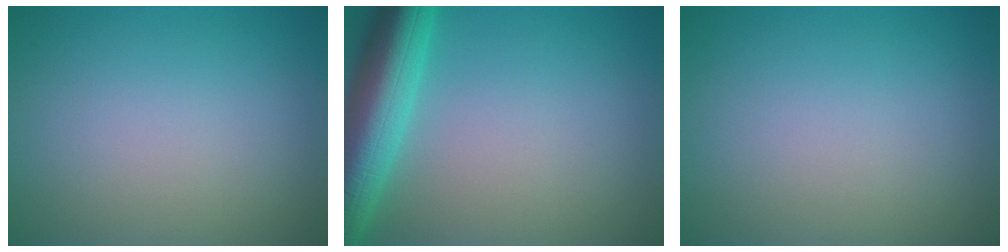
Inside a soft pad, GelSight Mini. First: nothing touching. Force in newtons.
{"total": 7.7, "press": 7.7, "slide": 0.3}
{"total": 0.0}